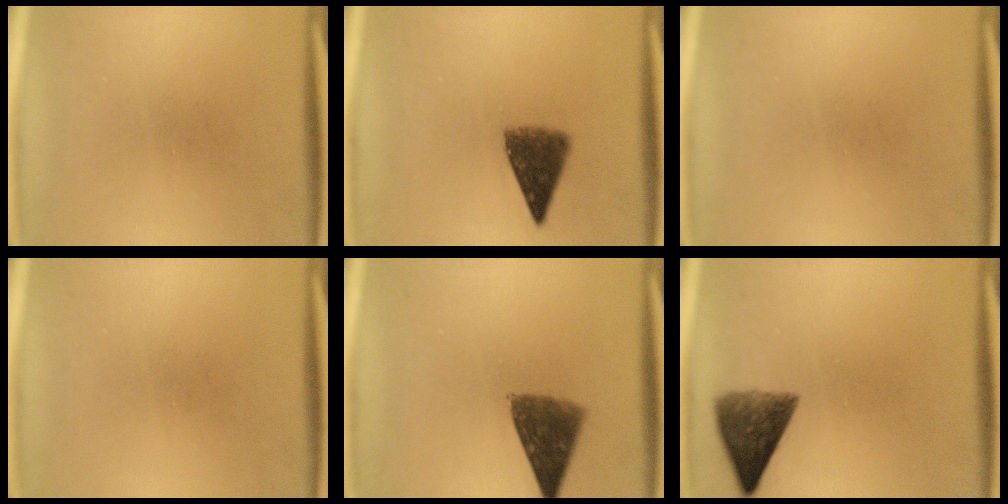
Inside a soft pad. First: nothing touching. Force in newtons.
{"total": 7.0}
{"total": 0.0}
{"total": 0.0}
{"total": 8.2}
{"total": 7.1}